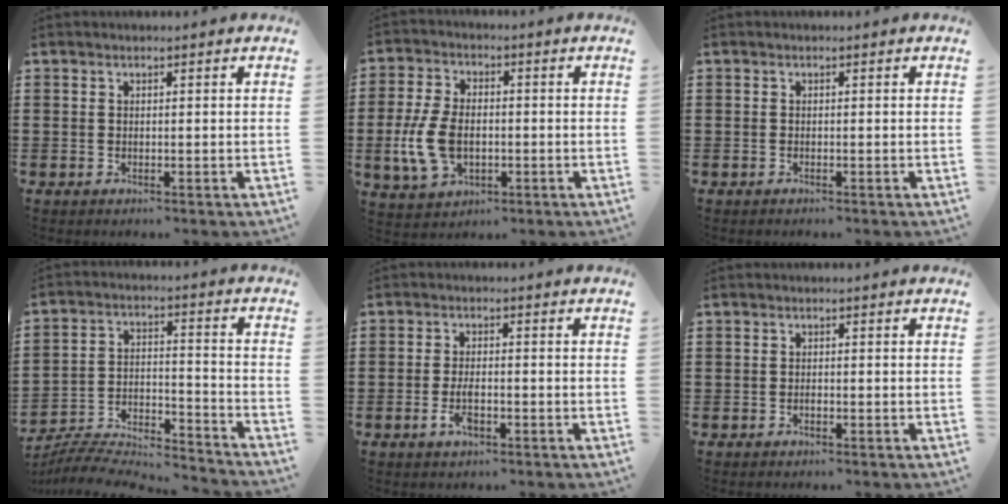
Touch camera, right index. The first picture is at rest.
{"total": 8.1, "force": [-1.4, 5.0, 6.2], "torque": [-0.158, -0.003, -0.033]}
{"total": 0.0}
{"total": 5.9, "force": [-5.8, 0.8, 0.9], "torque": [-0.016, 0.001, -0.117]}
{"total": 3.6, "force": [-1.4, 1.2, 3.1], "torque": [-0.069, -0.005, -0.028]}
{"total": 0.7, "force": [-0.4, 0.2, 0.5], "torque": [-0.012, -0.007, -0.006]}